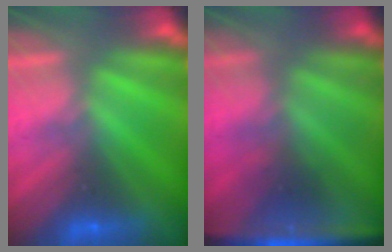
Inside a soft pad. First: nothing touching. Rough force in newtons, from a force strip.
{"total": 4.5}